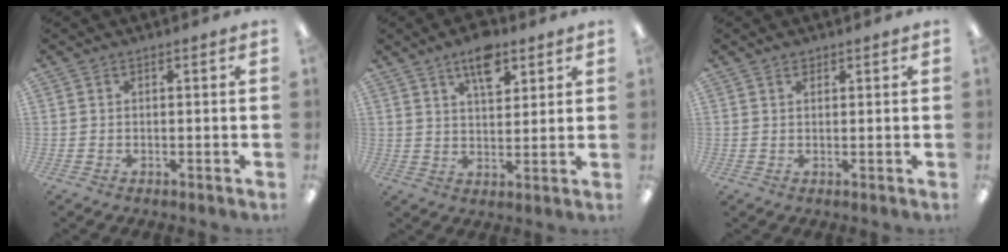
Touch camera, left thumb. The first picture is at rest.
{"total": 8.9, "force": [5.6, 4.4, 5.4], "torque": [-0.079, -0.021, 0.094]}
{"total": 1.4, "force": [1.1, 0.7, 0.5], "torque": [-0.004, -0.002, 0.020]}